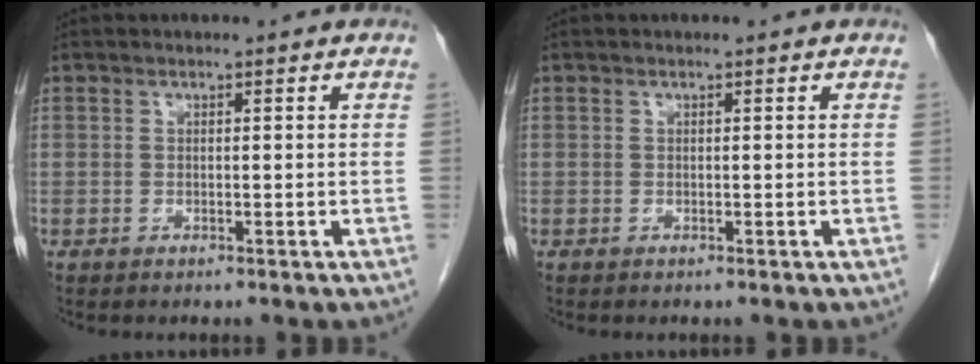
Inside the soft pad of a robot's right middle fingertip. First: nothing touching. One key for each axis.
{"total": 0.0}